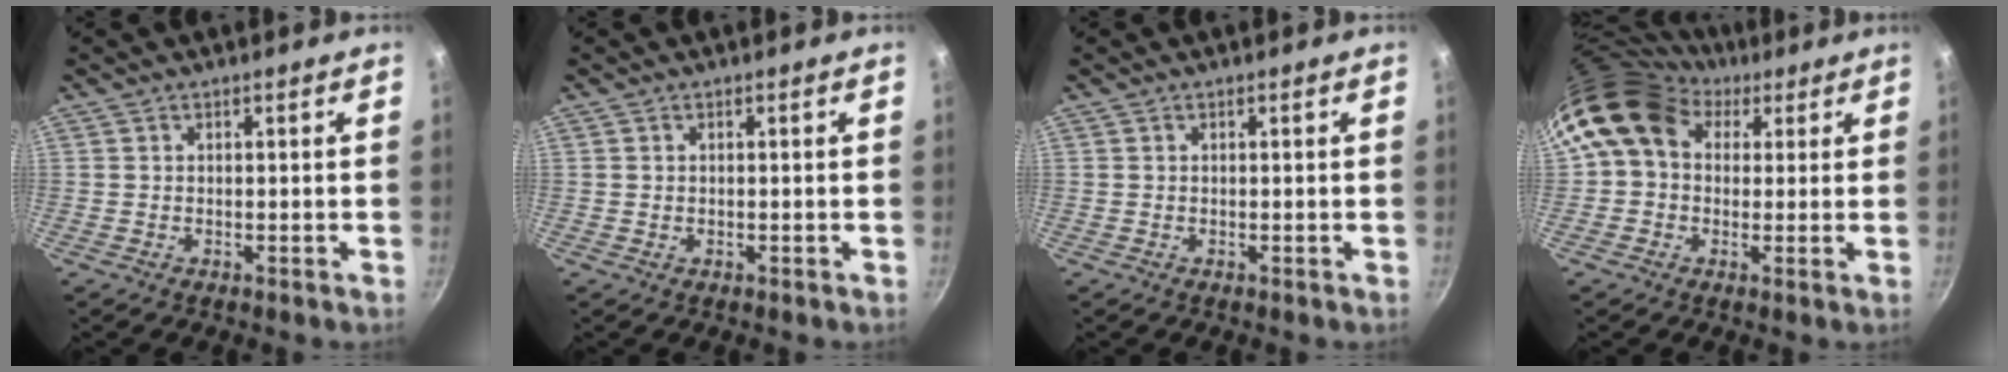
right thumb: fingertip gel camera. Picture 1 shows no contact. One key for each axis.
{"total": 0.0}
{"total": 0.0}
{"total": 13.0, "fx": 4.2, "fy": 10.3, "fz": 6.9, "tx": -0.103, "ty": 0.019, "tz": 0.054}